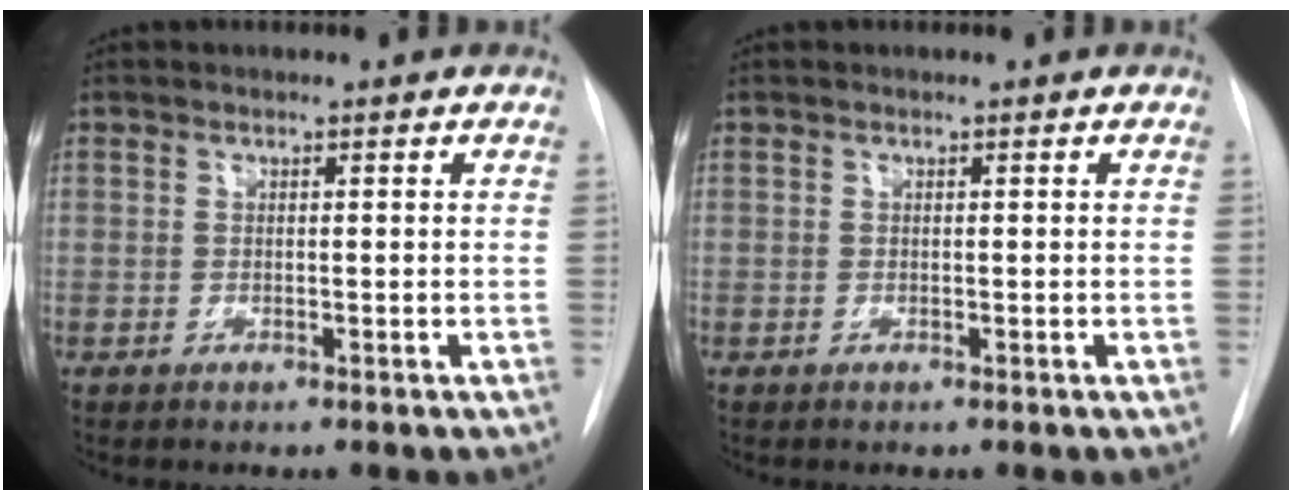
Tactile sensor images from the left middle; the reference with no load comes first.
{"total": 0.0}